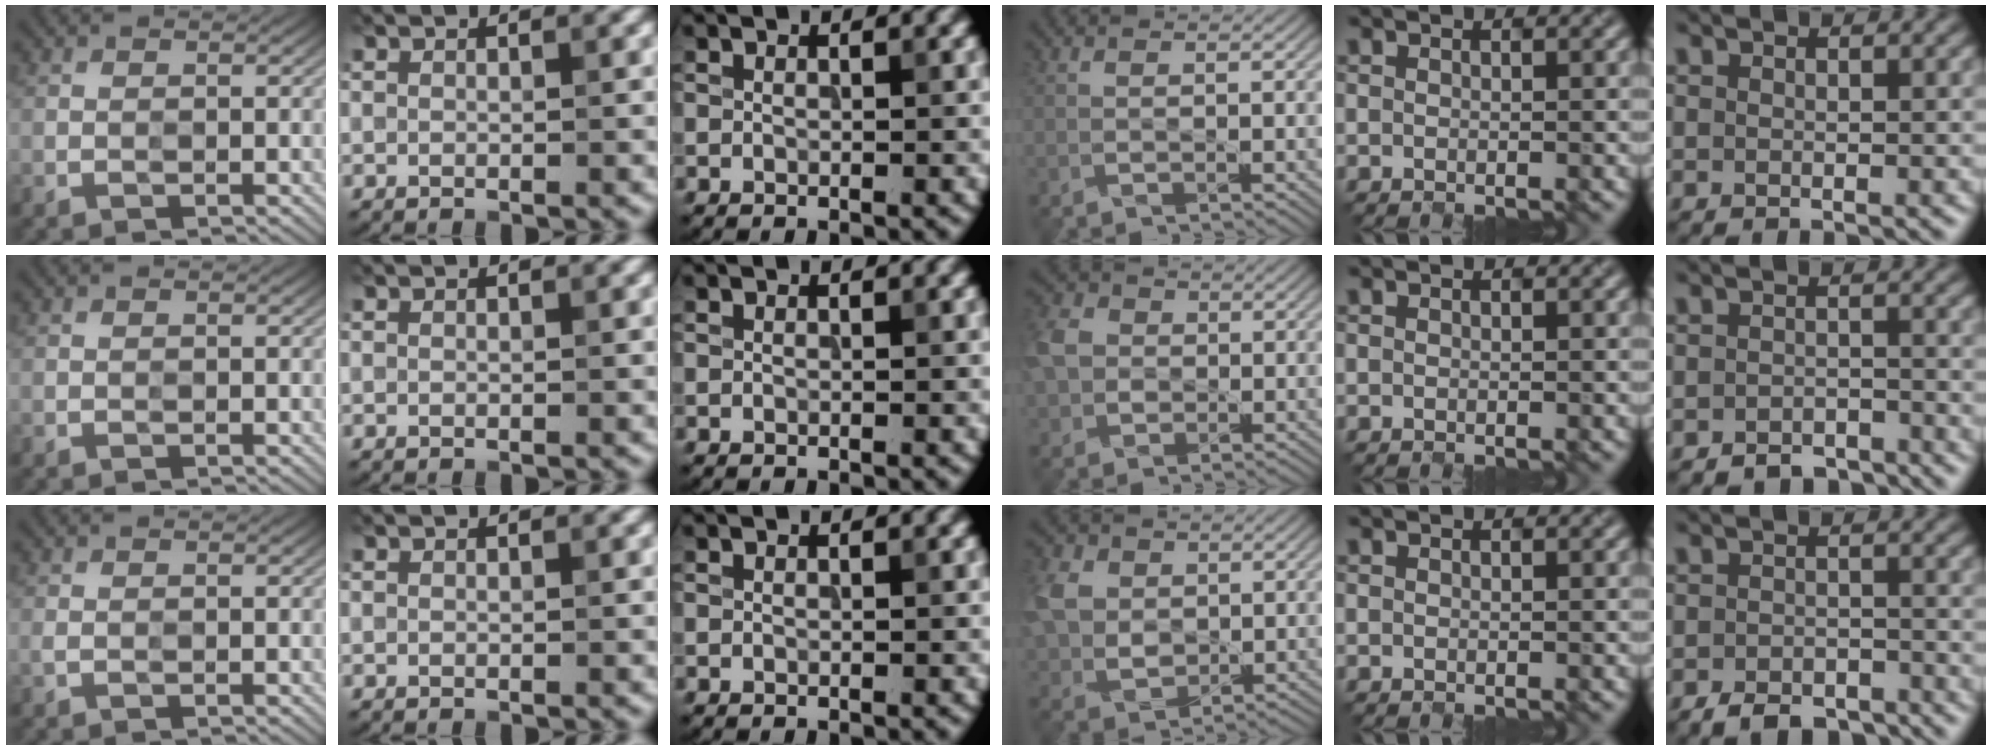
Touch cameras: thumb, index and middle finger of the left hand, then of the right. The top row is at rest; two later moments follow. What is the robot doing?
{"motion": "close", "object": "jewelry box"}